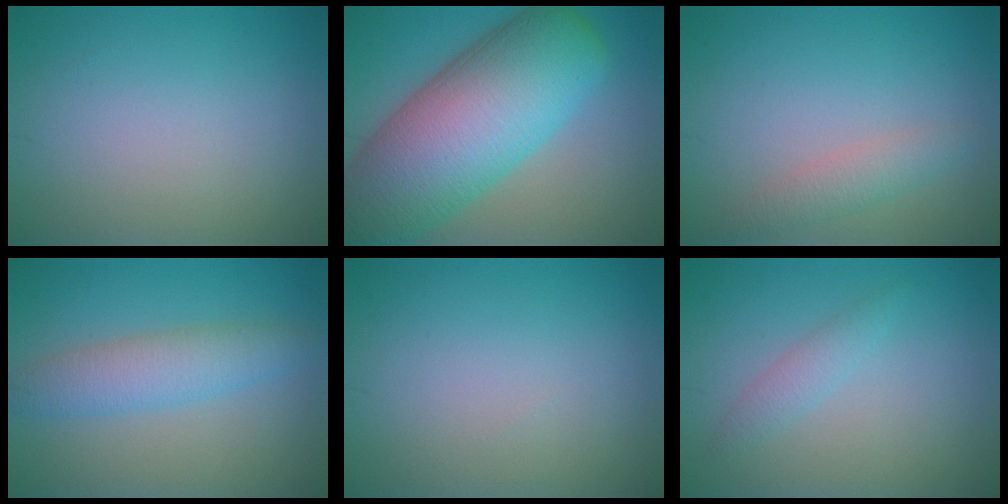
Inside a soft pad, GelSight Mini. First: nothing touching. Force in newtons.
{"total": 15.0, "press": 15.0, "slide": 0.5}
{"total": 2.0, "press": 2.0, "slide": 0.1}
{"total": 3.9, "press": 3.9, "slide": 0.0}
{"total": 0.0}
{"total": 1.5, "press": 1.5, "slide": 0.1}